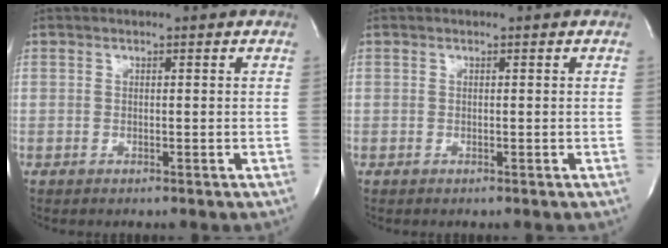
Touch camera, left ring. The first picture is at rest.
{"total": 0.0}